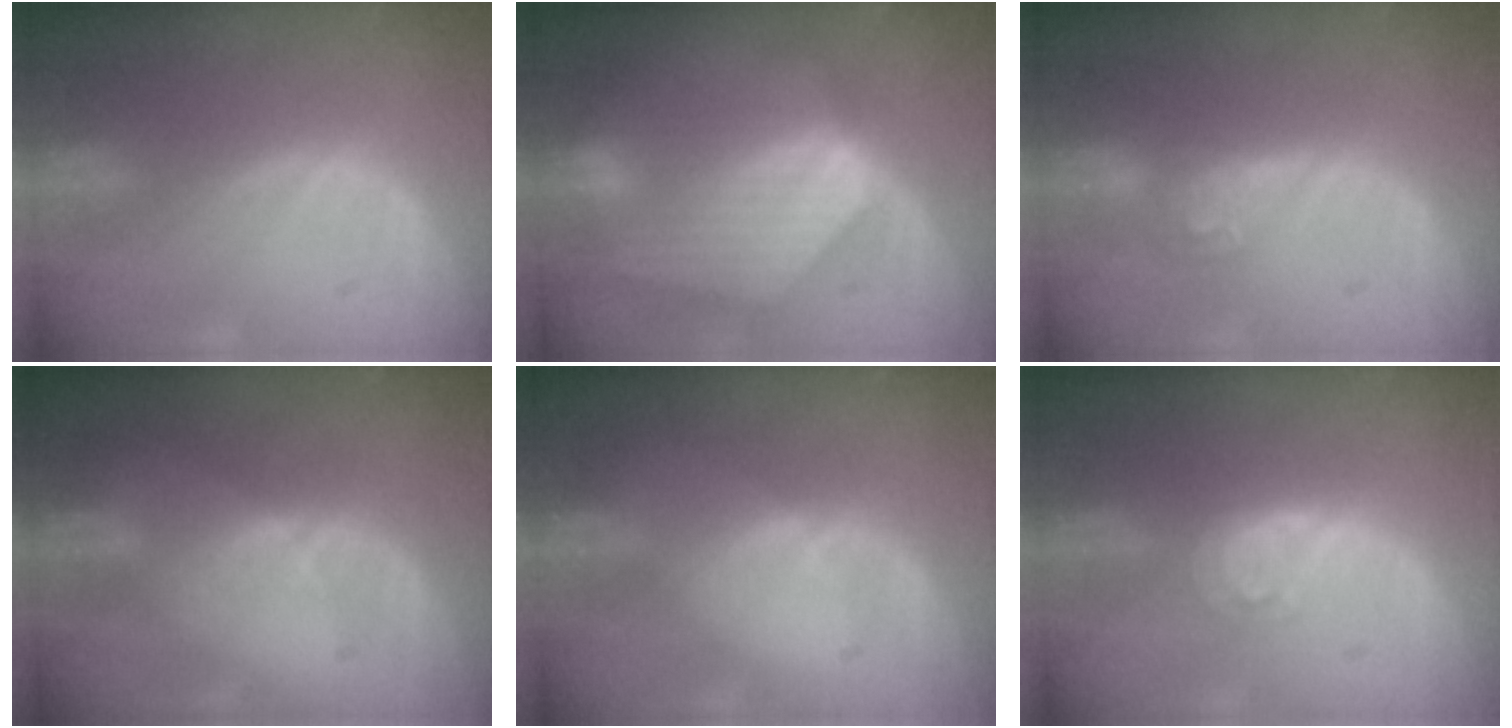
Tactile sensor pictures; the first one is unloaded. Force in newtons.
{"total": 9.0, "press": 8.0, "slide": 4.2}
{"total": 4.2, "press": 4.2, "slide": 0.3}
{"total": 2.6, "press": 2.2, "slide": 1.4}
{"total": 1.1, "press": 1.1, "slide": 0.2}
{"total": 4.6, "press": 4.0, "slide": 2.3}